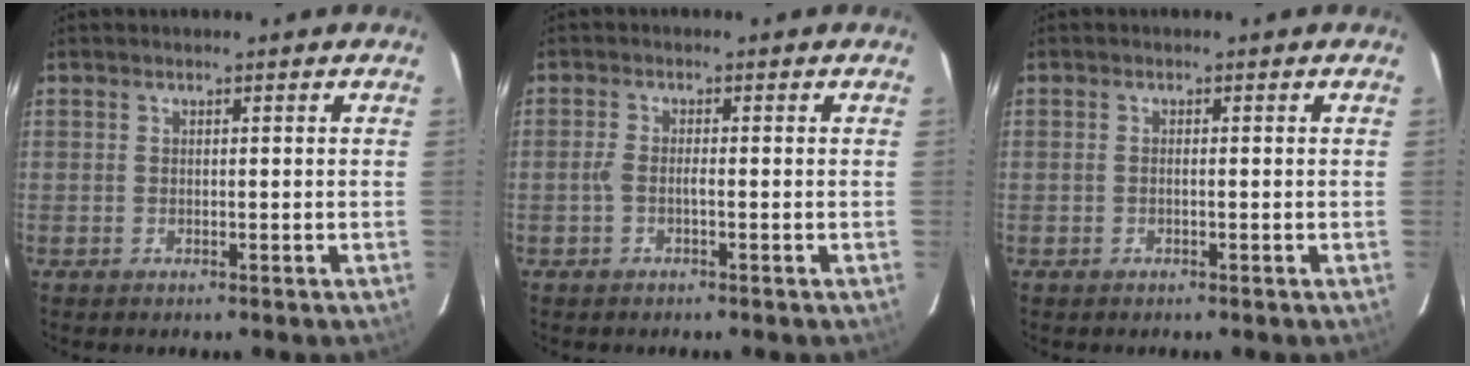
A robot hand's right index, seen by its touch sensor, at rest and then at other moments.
{"total": 2.1, "force": [-0.7, 0.5, 1.9], "torque": [-0.043, 0.003, -0.015]}
{"total": 0.6, "force": [-0.2, 0.1, 0.6], "torque": [-0.011, 0.002, -0.004]}